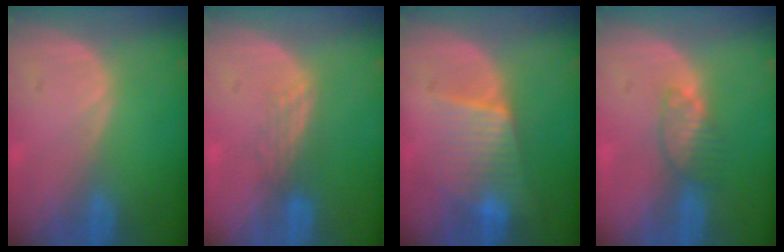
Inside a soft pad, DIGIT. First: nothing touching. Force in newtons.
{"total": 3.0, "press": 2.5, "slide": 1.7}
{"total": 6.3, "press": 6.2, "slide": 0.8}
{"total": 3.4, "press": 3.3, "slide": 0.6}